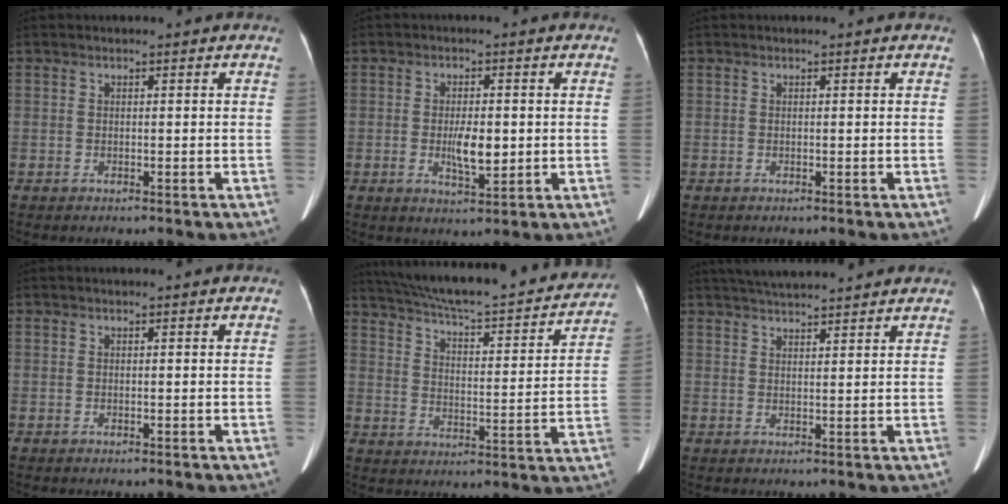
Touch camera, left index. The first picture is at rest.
{"total": 4.8, "force": [-0.5, 1.6, 4.5], "torque": [-0.083, -0.007, -0.005]}
{"total": 0.0}
{"total": 0.0}
{"total": 27.2, "force": [24.1, 4.1, 11.9], "torque": [-0.195, -0.020, 0.318]}
{"total": 8.6, "force": [7.9, 0.3, 3.3], "torque": [-0.059, 0.031, 0.117]}